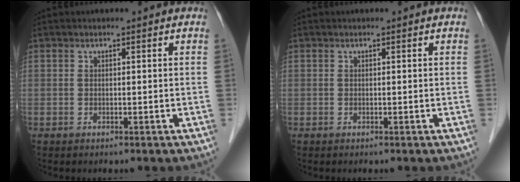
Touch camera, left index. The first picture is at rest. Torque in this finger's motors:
{"motor_torque": [0.00, 0.00, -0.01, 0.00]}